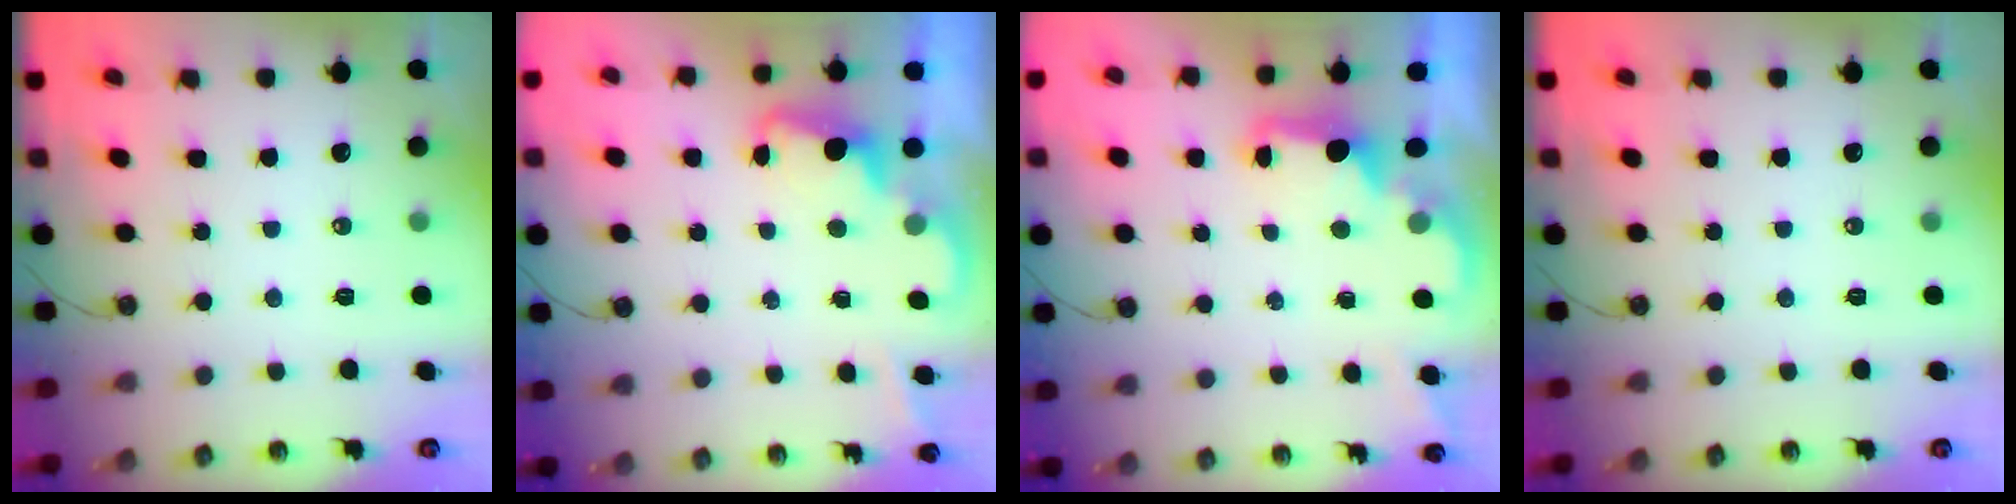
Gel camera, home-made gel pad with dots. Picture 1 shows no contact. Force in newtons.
{"total": 2.4, "press": 2.3, "slide": 0.5}
{"total": 2.3, "press": 2.1, "slide": 0.7}
{"total": 0.0}